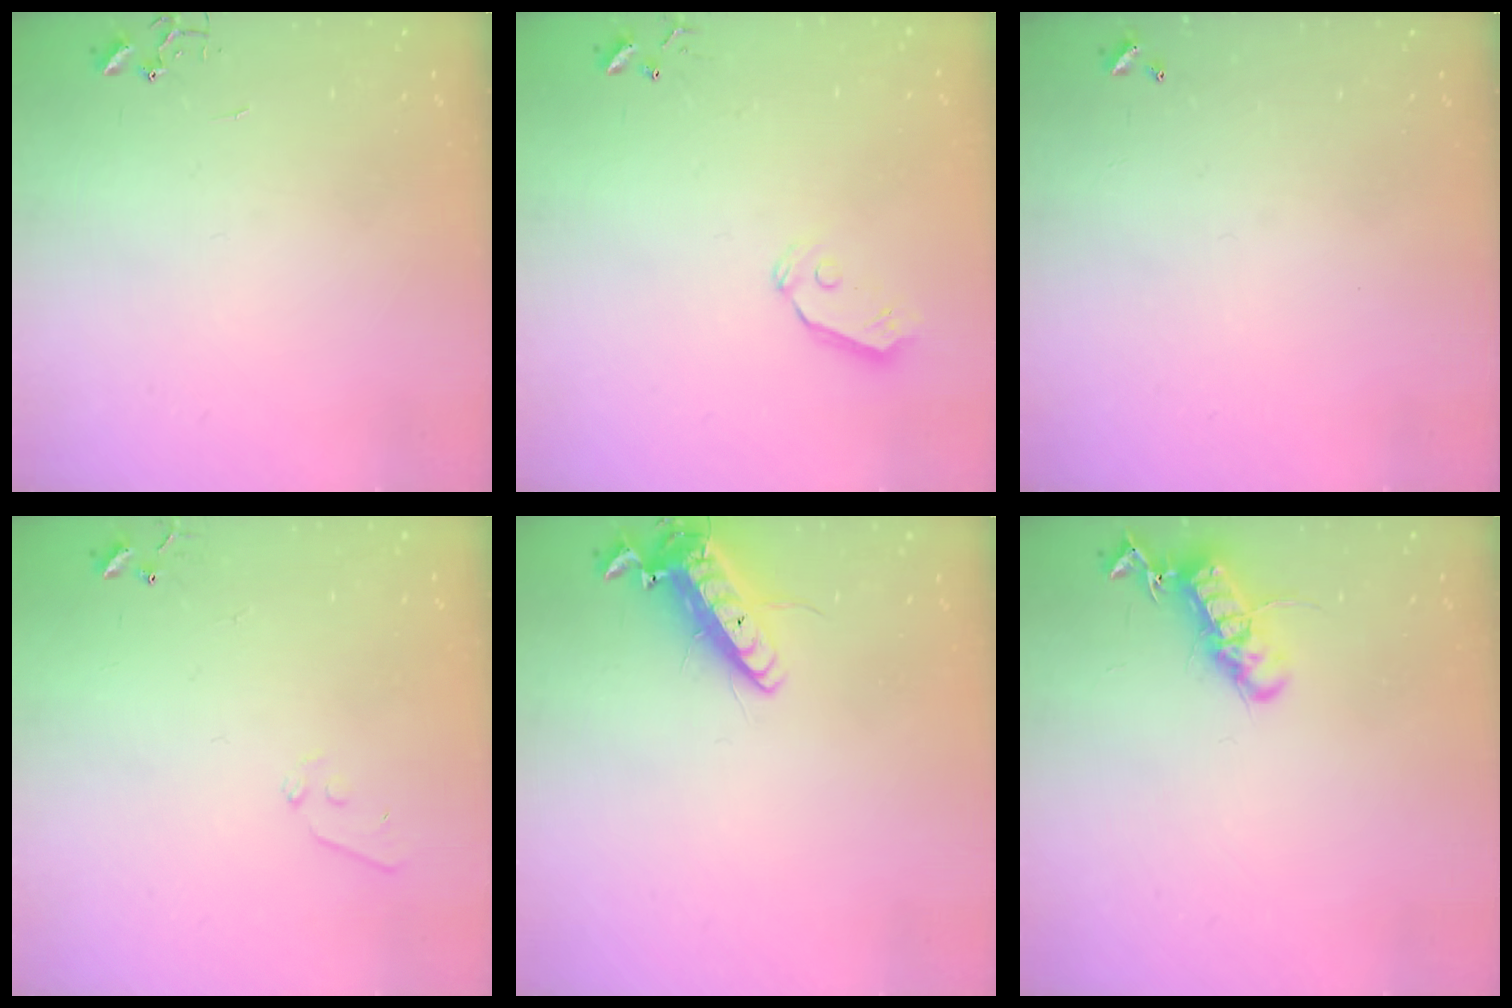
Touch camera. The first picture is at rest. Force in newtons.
{"total": 4.4, "press": 4.3, "slide": 0.5}
{"total": 0.0}
{"total": 5.2, "press": 5.2, "slide": 0.5}
{"total": 14.5, "press": 14.2, "slide": 2.9}
{"total": 13.8, "press": 13.8, "slide": 0.7}